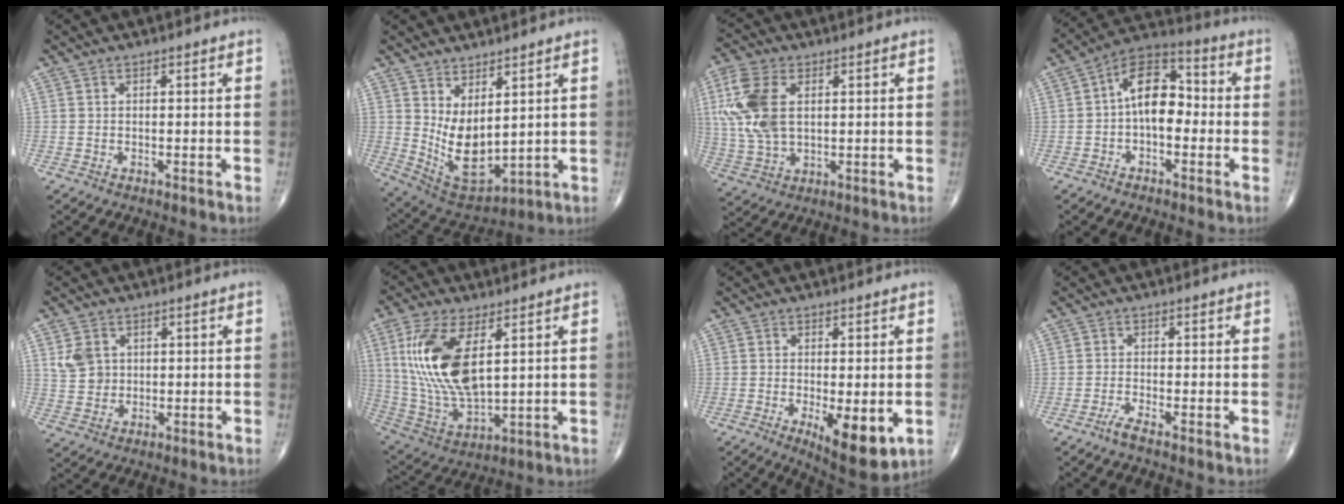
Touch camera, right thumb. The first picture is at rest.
{"total": 10.9, "force": [2.7, 5.3, 9.1], "torque": [-0.146, -0.038, 0.077]}
{"total": 12.6, "force": [2.6, 7.3, 9.9], "torque": [-0.227, 0.000, 0.055]}
{"total": 11.3, "force": [-0.7, 6.8, 9.1], "torque": [-0.123, 0.036, -0.028]}
{"total": 5.1, "force": [1.6, 4.1, 2.5], "torque": [-0.033, -0.004, 0.037]}
{"total": 17.6, "force": [4.6, 7.9, 15.0], "torque": [-0.305, -0.022, 0.100]}
{"total": 9.9, "force": [-2.6, 3.6, 8.9], "torque": [-0.127, -0.022, -0.031]}
{"total": 1.8, "force": [-1.5, -0.1, 1.1], "torque": [-0.036, 0.000, -0.033]}